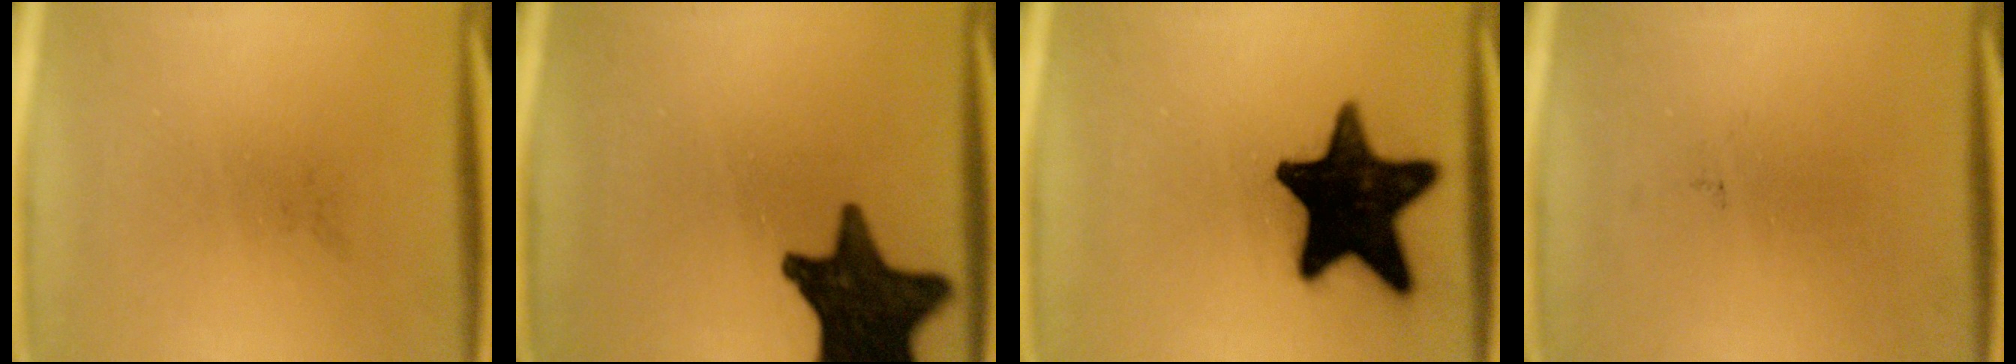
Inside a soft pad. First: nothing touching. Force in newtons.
{"total": 17.0}
{"total": 20.1}
{"total": 0.0}